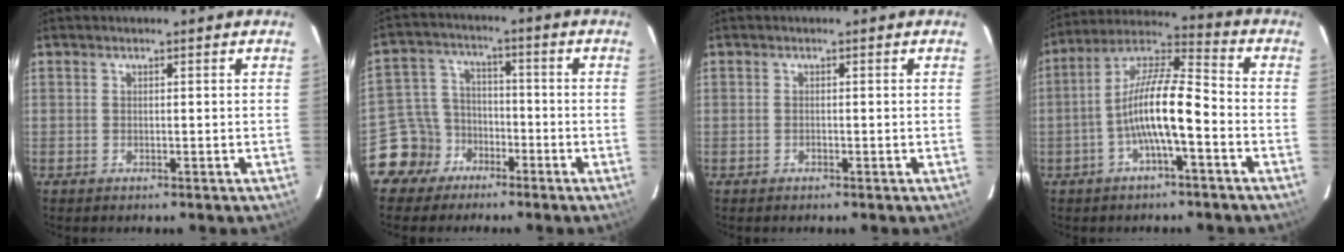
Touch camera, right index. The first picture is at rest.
{"total": 9.4, "force": [-6.2, 7.0, 0.7], "torque": [-0.031, 0.036, -0.119]}
{"total": 0.0}
{"total": 11.3, "force": [-3.6, 2.2, 10.5], "torque": [-0.211, 0.012, -0.071]}